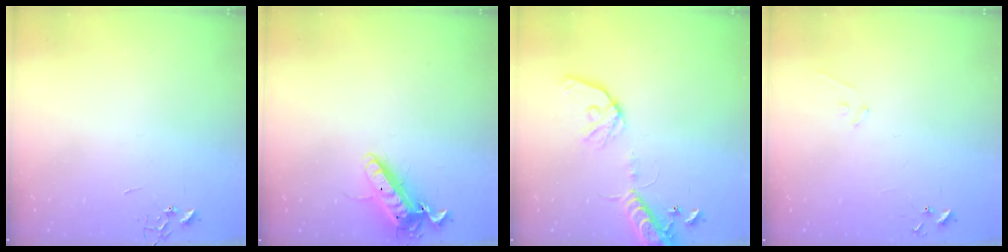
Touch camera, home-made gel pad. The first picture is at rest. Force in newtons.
{"total": 13.6, "press": 13.4, "slide": 2.0}
{"total": 14.1, "press": 13.8, "slide": 3.0}
{"total": 7.4, "press": 7.3, "slide": 0.6}